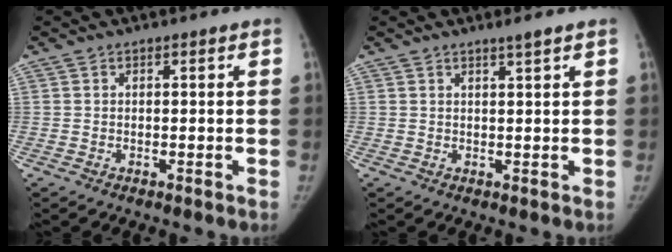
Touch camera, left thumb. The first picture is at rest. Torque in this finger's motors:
{"motor_torque": [-0.20, -0.32, 0.32, -0.14, 0.00]}